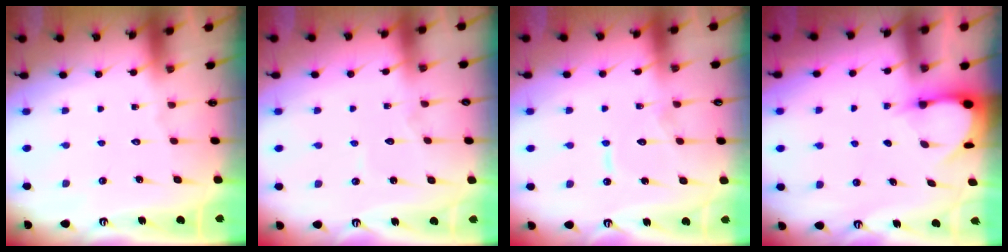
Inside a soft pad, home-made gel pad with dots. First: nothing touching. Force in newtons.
{"total": 4.5, "press": 4.5, "slide": 0.3}
{"total": 7.3, "press": 7.3, "slide": 0.6}
{"total": 3.3, "press": 3.3, "slide": 0.4}